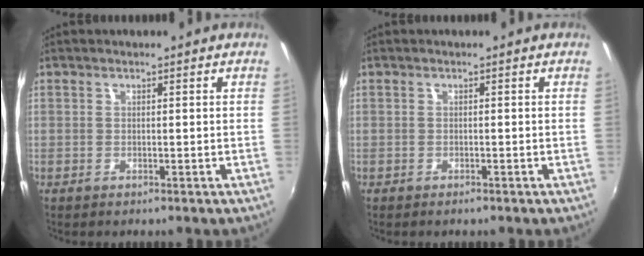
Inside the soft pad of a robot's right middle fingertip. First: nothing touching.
{"total": 0.7, "force": [-0.6, 0.2, 0.3], "torque": [-0.007, -0.001, -0.009]}